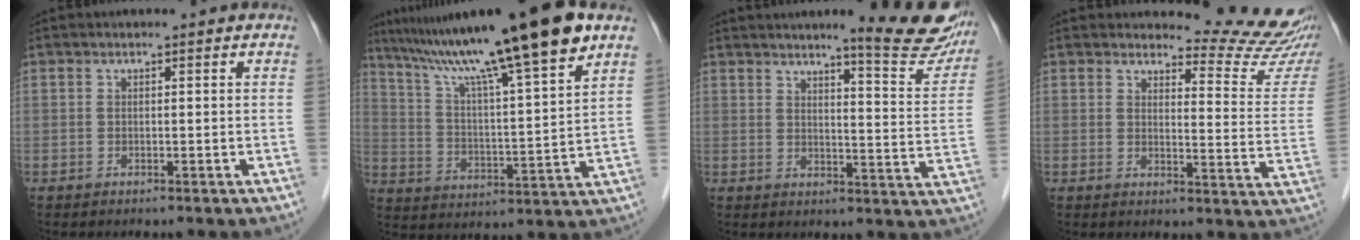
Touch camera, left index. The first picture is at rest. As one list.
[{"total": 20.1, "force": [14.9, -0.3, 13.6], "torque": [-0.225, 0.020, 0.241]}, {"total": 13.5, "force": [11.4, 0.7, 7.3], "torque": [-0.075, -0.036, 0.128]}, {"total": 12.5, "force": [12.4, 0.4, 1.6], "torque": [-0.007, -0.104, 0.122]}]